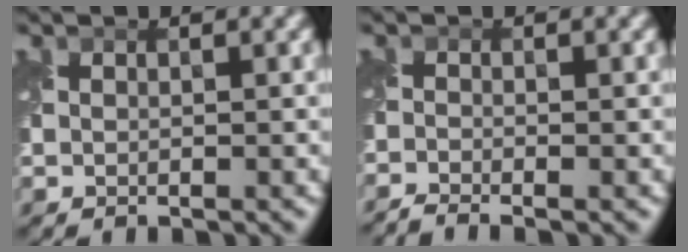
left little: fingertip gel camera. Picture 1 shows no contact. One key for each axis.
{"total": 2.2, "fx": -2.0, "fy": 0.1, "fz": 0.8, "tx": -0.018, "ty": -0.011, "tz": -0.052}